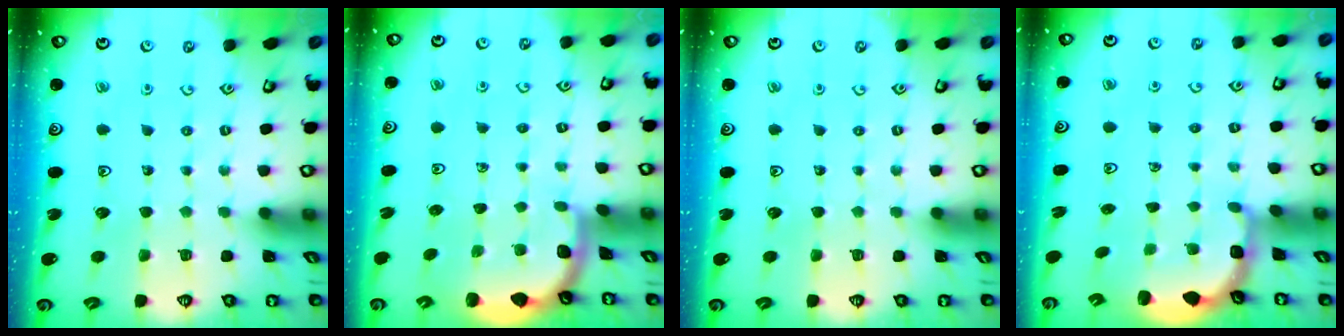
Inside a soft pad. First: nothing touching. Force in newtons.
{"total": 1.7, "press": 1.7, "slide": 0.0}
{"total": 0.0}
{"total": 2.8, "press": 2.4, "slide": 1.4}